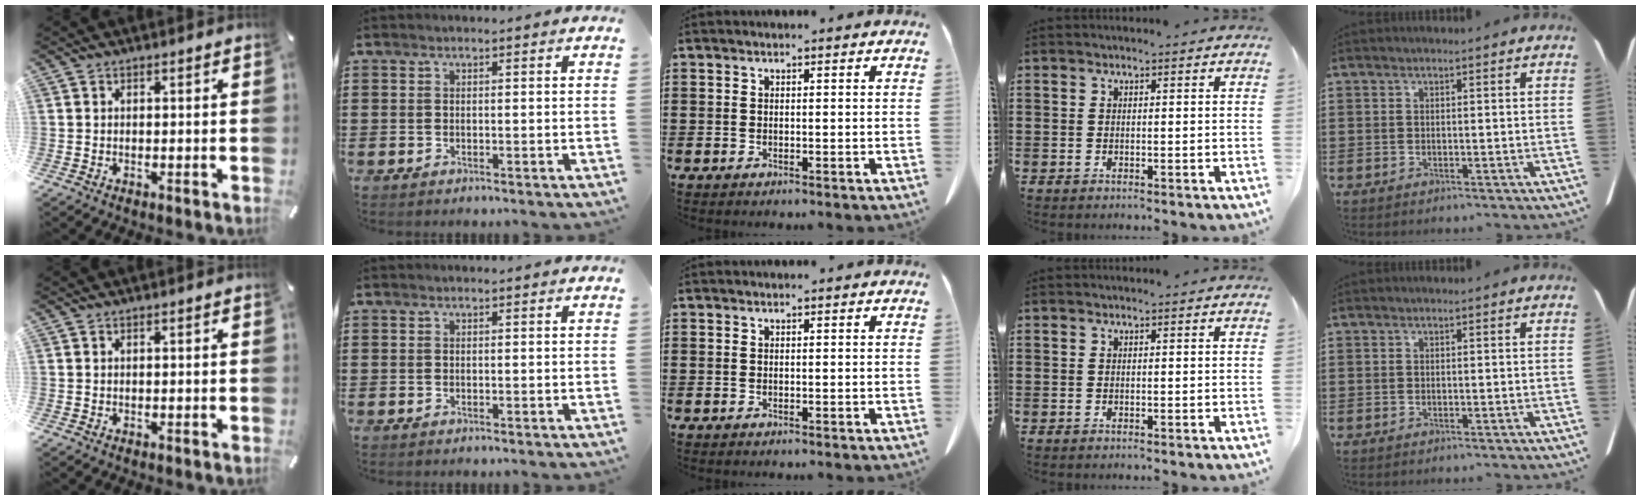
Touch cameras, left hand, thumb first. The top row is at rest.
{}